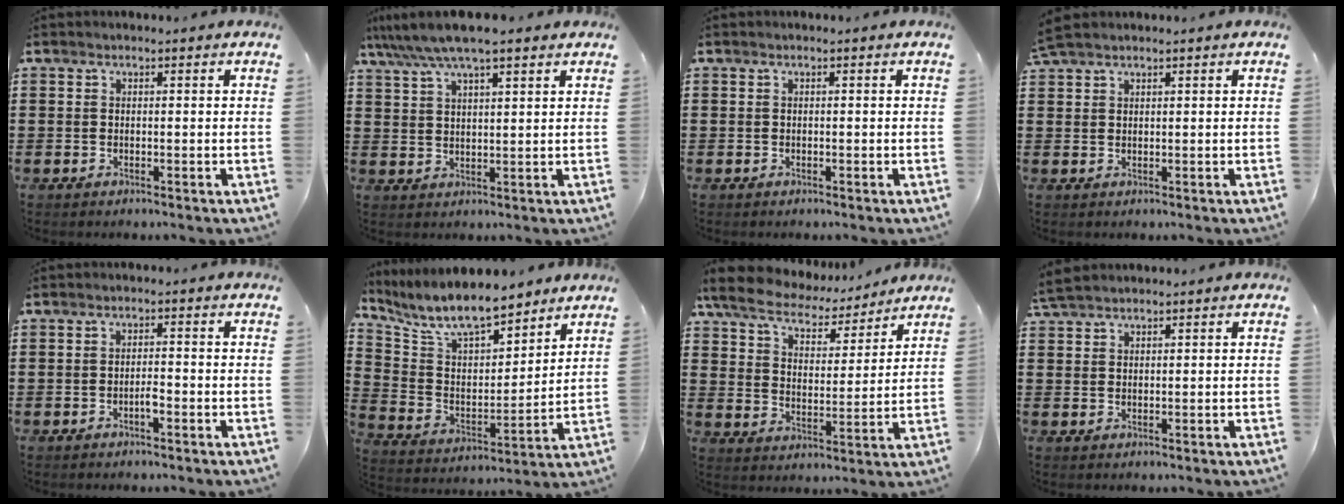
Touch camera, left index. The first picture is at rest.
{"total": 6.8, "force": [5.3, 1.0, 4.1], "torque": [-0.092, -0.011, 0.095]}
{"total": 0.0}
{"total": 2.1, "force": [1.8, 0.5, 1.0], "torque": [-0.024, 0.002, 0.035]}
{"total": 1.9, "force": [-0.9, 0.5, 1.6], "torque": [-0.031, 0.003, -0.017]}
{"total": 10.3, "force": [9.0, 2.7, 4.3], "torque": [-0.120, -0.046, 0.159]}
{"total": 7.1, "force": [6.4, 2.1, 2.5], "torque": [-0.078, -0.032, 0.110]}
{"total": 2.5, "force": [2.2, 0.5, 1.0], "torque": [-0.024, 0.004, 0.044]}